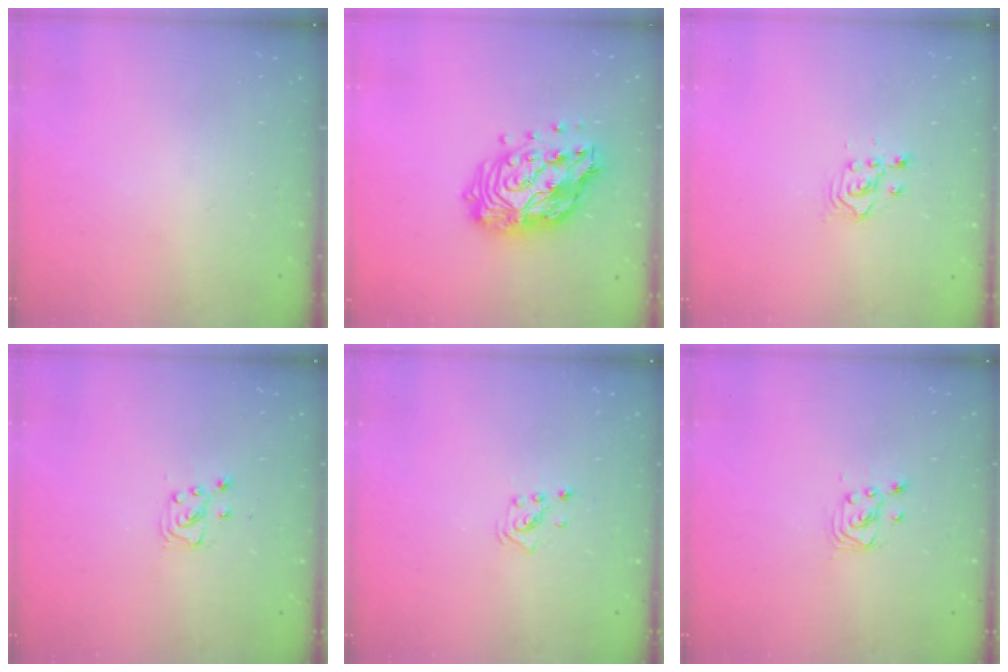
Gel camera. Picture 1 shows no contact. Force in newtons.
{"total": 16.8, "press": 16.7, "slide": 1.6}
{"total": 2.5, "press": 2.5, "slide": 0.2}
{"total": 4.4, "press": 4.4, "slide": 0.5}
{"total": 1.9, "press": 1.9, "slide": 0.1}
{"total": 2.5, "press": 2.5, "slide": 0.2}